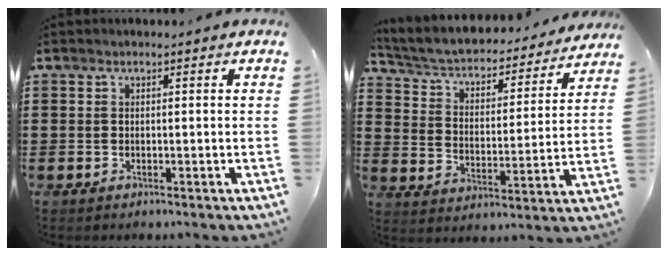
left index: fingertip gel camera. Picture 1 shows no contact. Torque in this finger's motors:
{"motor_torque": [0.85, -0.83, 0.24, 0.05]}